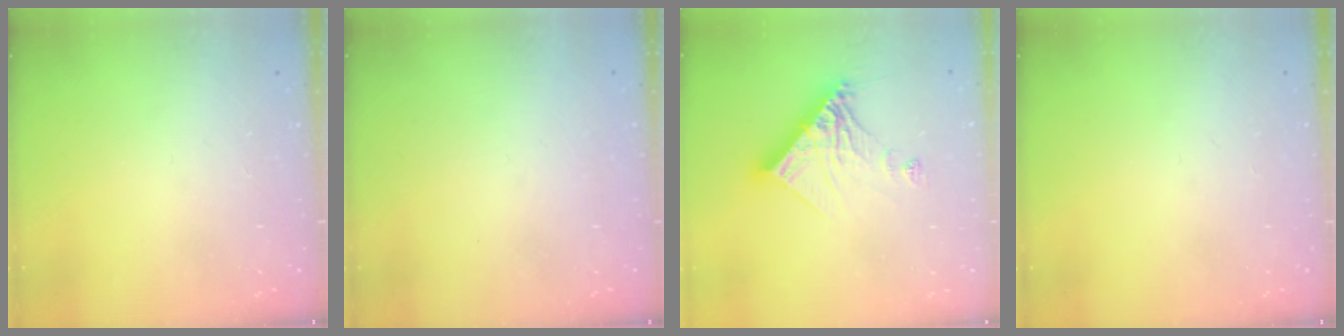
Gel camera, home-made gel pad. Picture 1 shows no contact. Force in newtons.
{"total": 0.8, "press": 0.7, "slide": 0.3}
{"total": 12.7, "press": 12.7, "slide": 1.2}
{"total": 0.0}